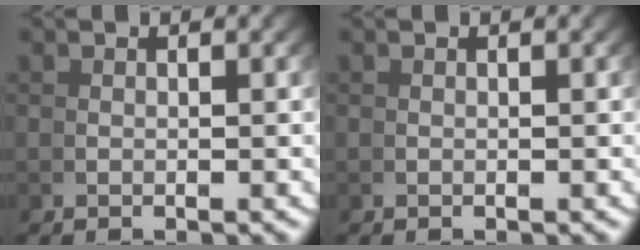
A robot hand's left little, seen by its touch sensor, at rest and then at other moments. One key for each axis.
{"total": 0.0}